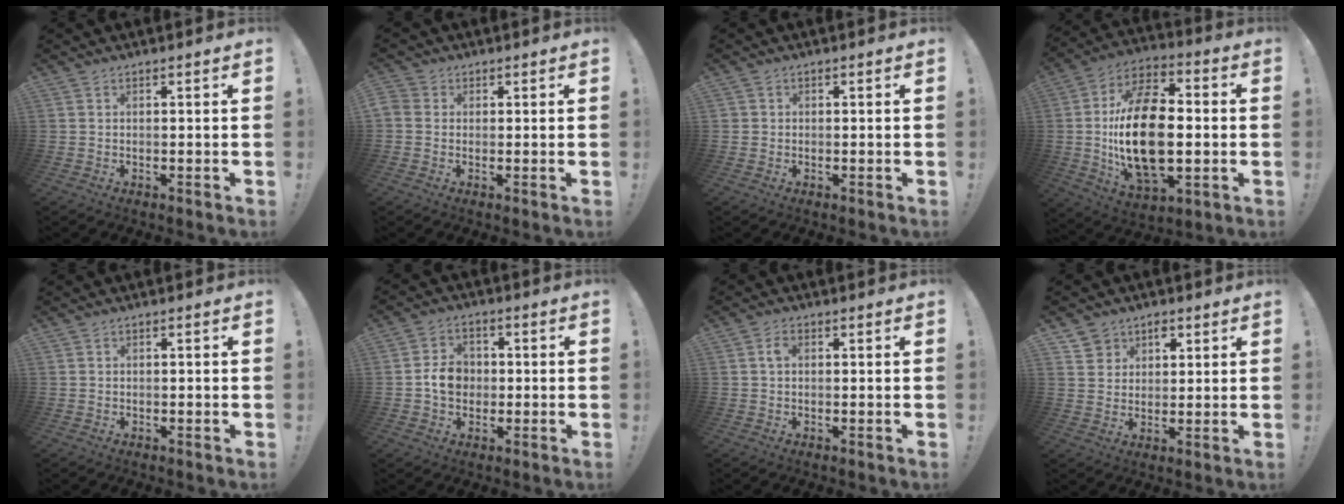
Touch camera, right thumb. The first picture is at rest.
{"total": 2.8, "force": [0.2, 2.5, 1.1], "torque": [-0.023, 0.007, 0.006]}
{"total": 1.0, "force": [0.2, 0.9, 0.1], "torque": [-0.006, 0.002, 0.005]}
{"total": 24.6, "force": [-1.5, 13.7, 20.3], "torque": [-0.395, 0.003, -0.025]}
{"total": 0.8, "force": [-0.5, 0.7, 0.1], "torque": [-0.003, 0.004, -0.008]}
{"total": 7.9, "force": [-0.9, 6.5, 4.2], "torque": [-0.071, 0.015, -0.016]}
{"total": 2.4, "force": [0.5, 1.5, 1.8], "torque": [-0.036, 0.008, 0.007]}
{"total": 5.9, "force": [3.1, 5.1, 0.6], "torque": [-0.009, -0.022, 0.059]}